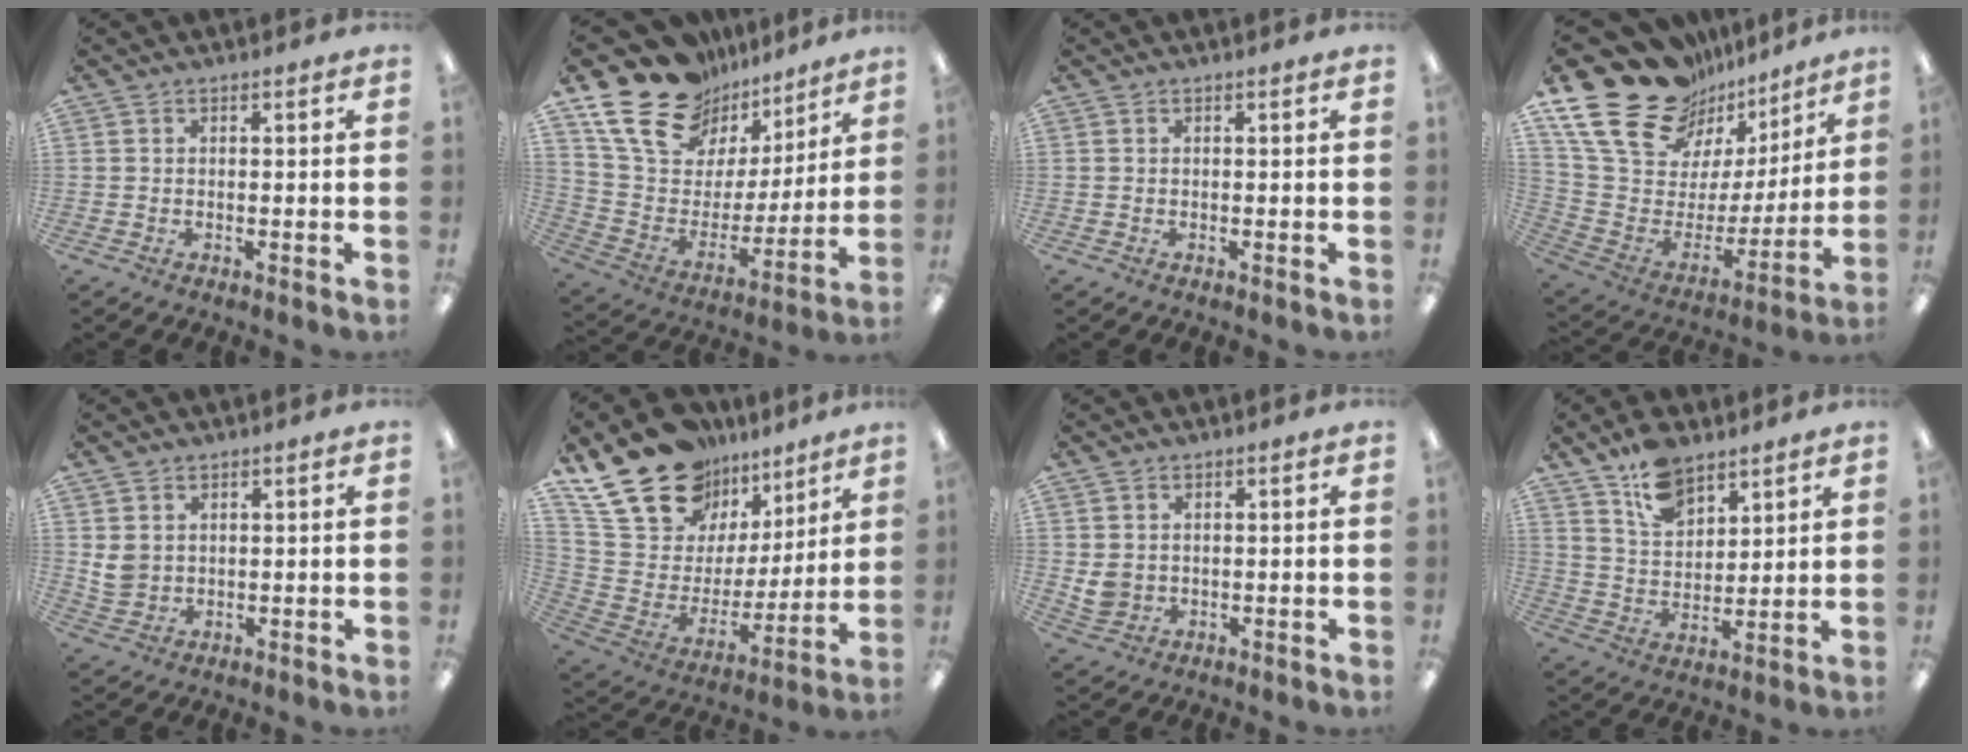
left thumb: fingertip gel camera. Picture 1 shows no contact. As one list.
[{"total": 19.7, "force": [14.3, 11.5, 7.1], "torque": [-0.143, -0.097, 0.266]}, {"total": 0.0}, {"total": 23.2, "force": [16.8, 12.5, 10.2], "torque": [-0.176, -0.121, 0.310]}, {"total": 4.4, "force": [1.9, 3.6, 1.5], "torque": [-0.025, -0.001, 0.039]}, {"total": 22.9, "force": [16.1, 13.6, 8.9], "torque": [-0.172, -0.096, 0.308]}, {"total": 3.9, "force": [1.1, 3.5, 1.3], "torque": [-0.020, 0.003, 0.024]}, {"total": 11.0, "force": [8.3, 5.7, 4.5], "torque": [-0.082, -0.042, 0.156]}]